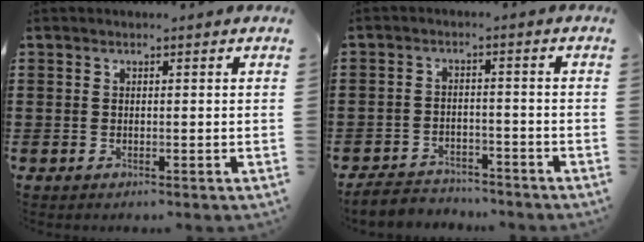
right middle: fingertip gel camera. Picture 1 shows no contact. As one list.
[{"total": 3.6, "force": [-3.5, 0.8, 0.2], "torque": [-0.008, 0.006, -0.074]}]